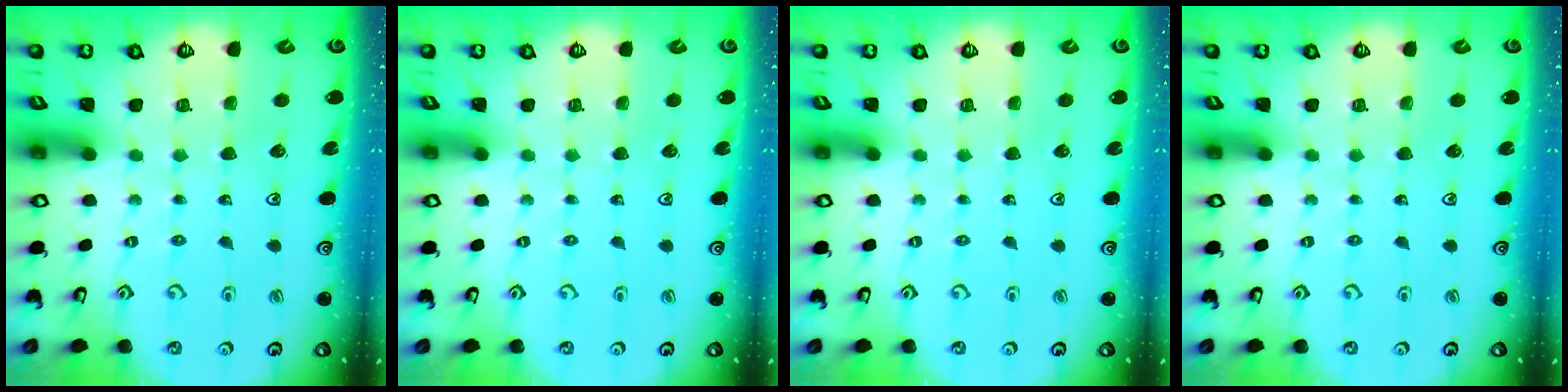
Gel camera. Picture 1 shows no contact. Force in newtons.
{"total": 0.0}
{"total": 0.0}
{"total": 0.0}